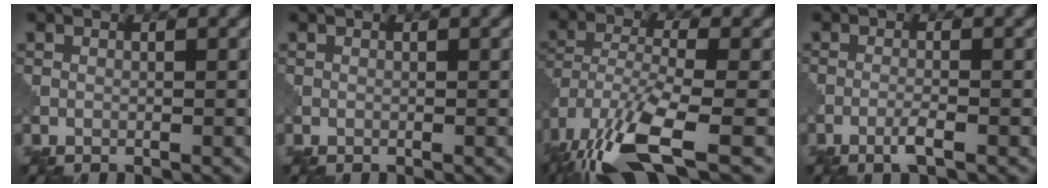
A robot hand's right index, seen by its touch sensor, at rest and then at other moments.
{"total": 0.0}
{"total": 11.2, "force": [-6.7, 4.0, 8.1], "torque": [-0.172, -0.021, -0.132]}
{"total": 1.7, "force": [-0.9, 0.1, 1.4], "torque": [-0.024, 0.005, -0.023]}